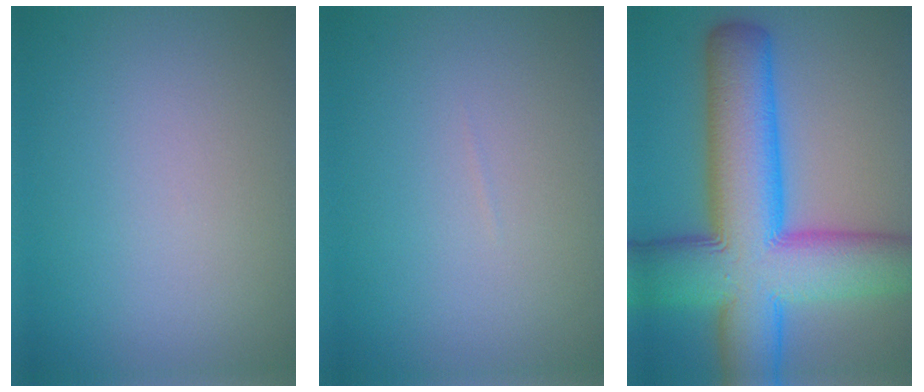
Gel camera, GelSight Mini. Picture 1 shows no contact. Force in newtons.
{"total": 0.0}
{"total": 15.2, "press": 15.2, "slide": 0.4}